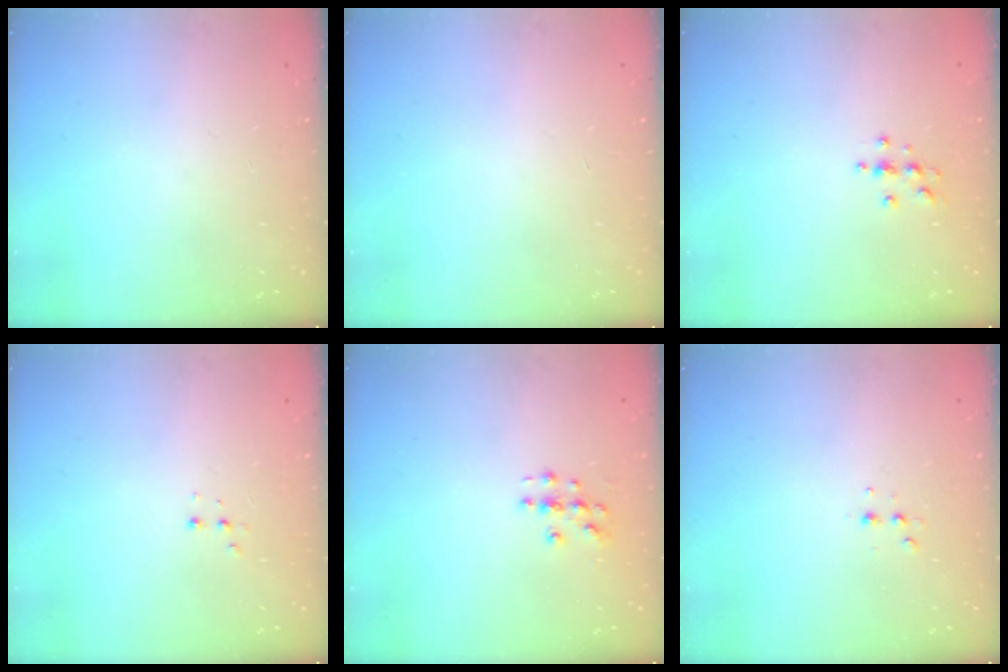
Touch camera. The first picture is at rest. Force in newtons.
{"total": 0.0}
{"total": 3.2, "press": 3.2, "slide": 0.5}
{"total": 3.0, "press": 2.9, "slide": 0.7}
{"total": 3.4, "press": 3.4, "slide": 0.2}
{"total": 3.6, "press": 3.5, "slide": 1.1}